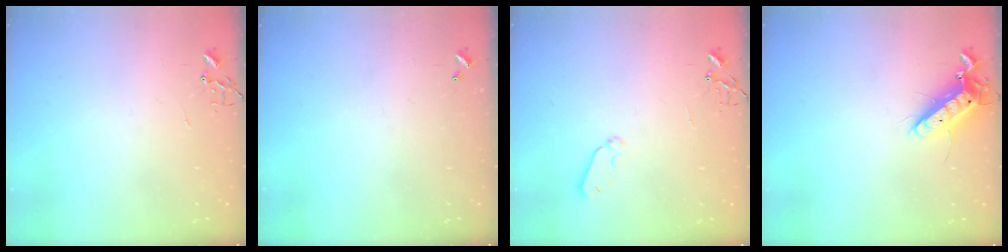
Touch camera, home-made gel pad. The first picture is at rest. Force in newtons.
{"total": 0.0}
{"total": 5.7, "press": 5.7, "slide": 0.5}
{"total": 12.0, "press": 11.8, "slide": 2.1}